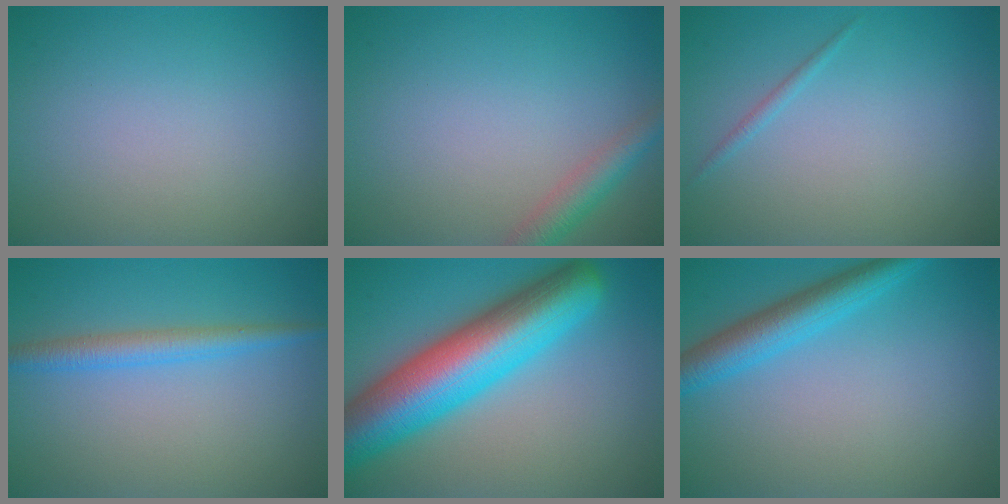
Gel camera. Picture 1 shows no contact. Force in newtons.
{"total": 2.6, "press": 2.6, "slide": 0.2}
{"total": 0.7, "press": 0.7, "slide": 0.1}
{"total": 2.7, "press": 2.7, "slide": 0.0}
{"total": 11.9, "press": 11.9, "slide": 0.4}
{"total": 4.2, "press": 4.2, "slide": 0.1}